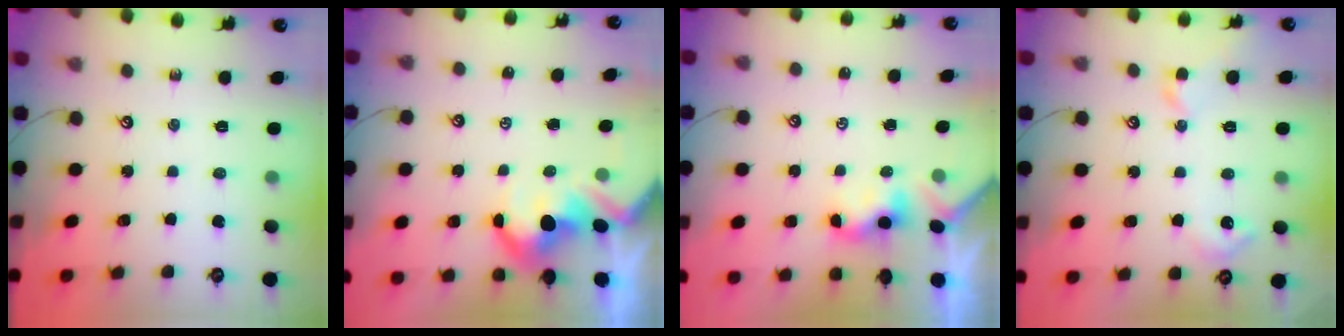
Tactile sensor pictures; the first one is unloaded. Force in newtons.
{"total": 7.7, "press": 7.6, "slide": 1.1}
{"total": 0.8, "press": 0.7, "slide": 0.4}
{"total": 3.6, "press": 3.5, "slide": 0.5}